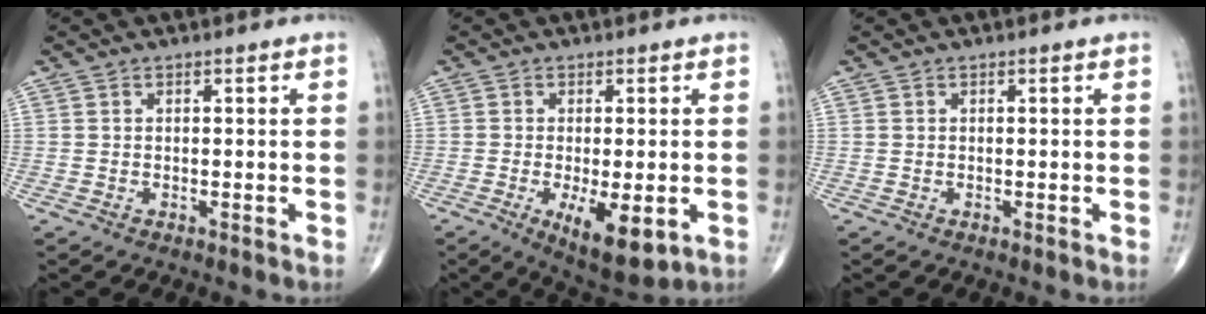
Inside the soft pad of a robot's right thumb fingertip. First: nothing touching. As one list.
[{"total": 9.6, "force": [-2.8, 3.6, 8.4], "torque": [-0.129, -0.019, -0.036]}, {"total": 0.0}]